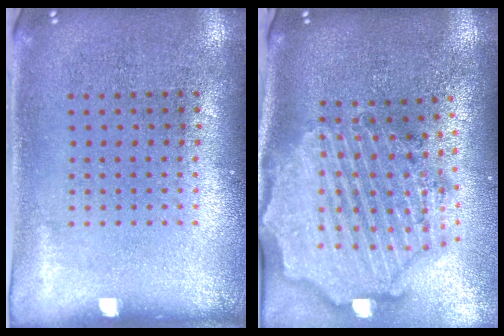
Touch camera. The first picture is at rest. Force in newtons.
{"total": 3.5, "press": 2.9, "slide": 1.9}